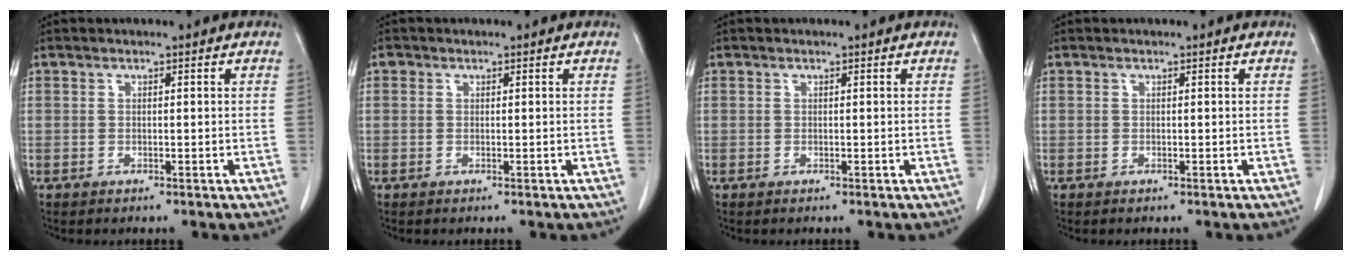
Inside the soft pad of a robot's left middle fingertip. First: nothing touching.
{"total": 0.5, "force": [0.2, 0.5, 0.1], "torque": [0.002, 0.003, 0.002]}
{"total": 0.0}
{"total": 0.0}